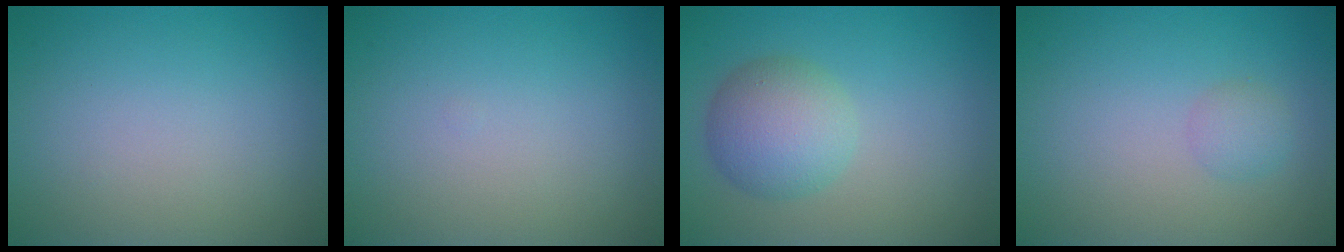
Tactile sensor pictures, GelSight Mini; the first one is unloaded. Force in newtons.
{"total": 0.0}
{"total": 4.5, "press": 4.5, "slide": 0.2}
{"total": 1.3, "press": 1.3, "slide": 0.0}